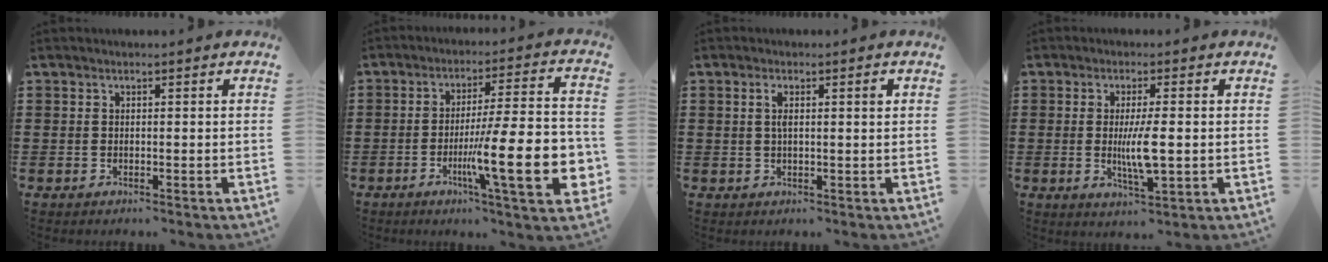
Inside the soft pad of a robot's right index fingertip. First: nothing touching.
{"total": 17.9, "force": [-4.9, 3.4, 16.8], "torque": [-0.272, -0.009, -0.073]}
{"total": 2.2, "force": [0.6, 0.4, 2.1], "torque": [-0.042, 0.002, 0.007]}
{"total": 5.8, "force": [-0.3, 1.2, 5.7], "torque": [-0.122, -0.010, -0.013]}